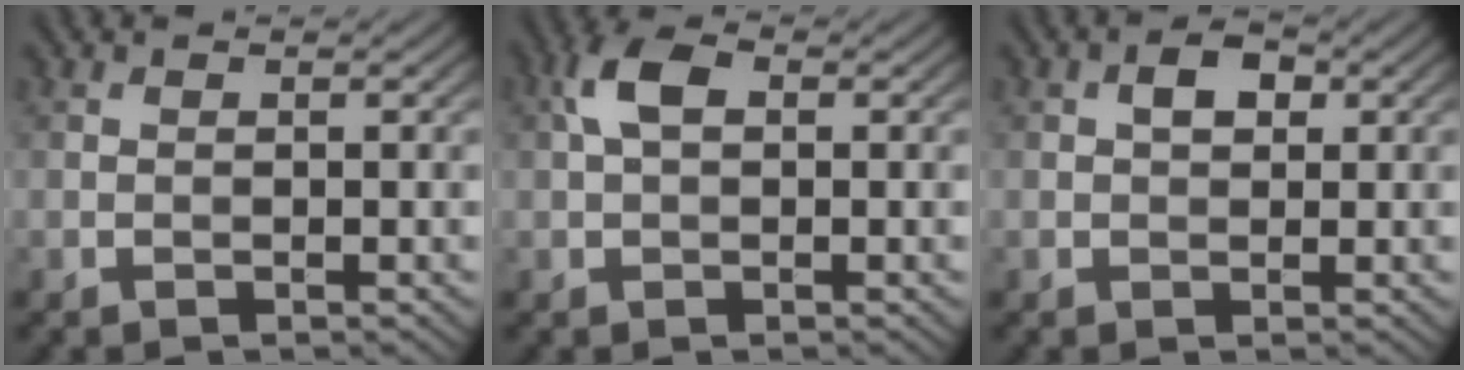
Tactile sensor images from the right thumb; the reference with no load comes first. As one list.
[{"total": 3.8, "force": [0.7, 2.1, 3.0], "torque": [-0.068, 0.013, 0.009]}, {"total": 2.6, "force": [0.7, 1.7, 1.8], "torque": [-0.031, 0.004, 0.008]}]